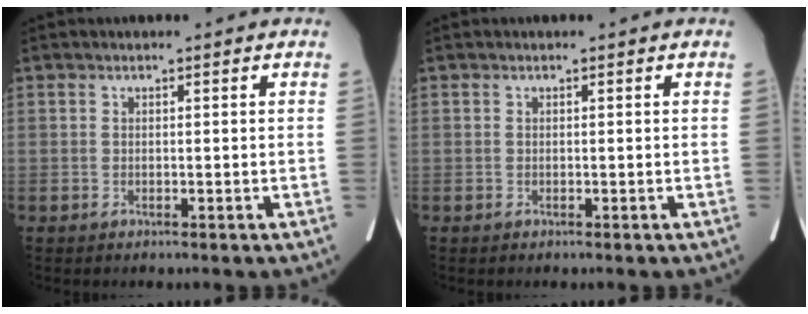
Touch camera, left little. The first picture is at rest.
{"total": 0.0}